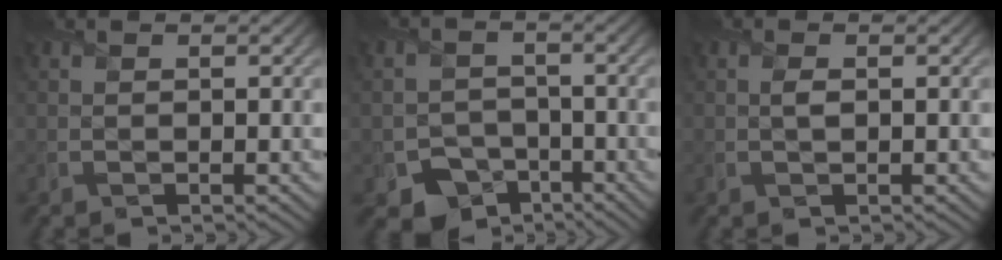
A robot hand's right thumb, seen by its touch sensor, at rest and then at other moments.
{"total": 5.6, "force": [-3.5, 4.1, 1.6], "torque": [-0.022, -0.010, -0.062]}
{"total": 0.9, "force": [0.1, 0.4, 0.8], "torque": [-0.017, -0.001, 0.002]}